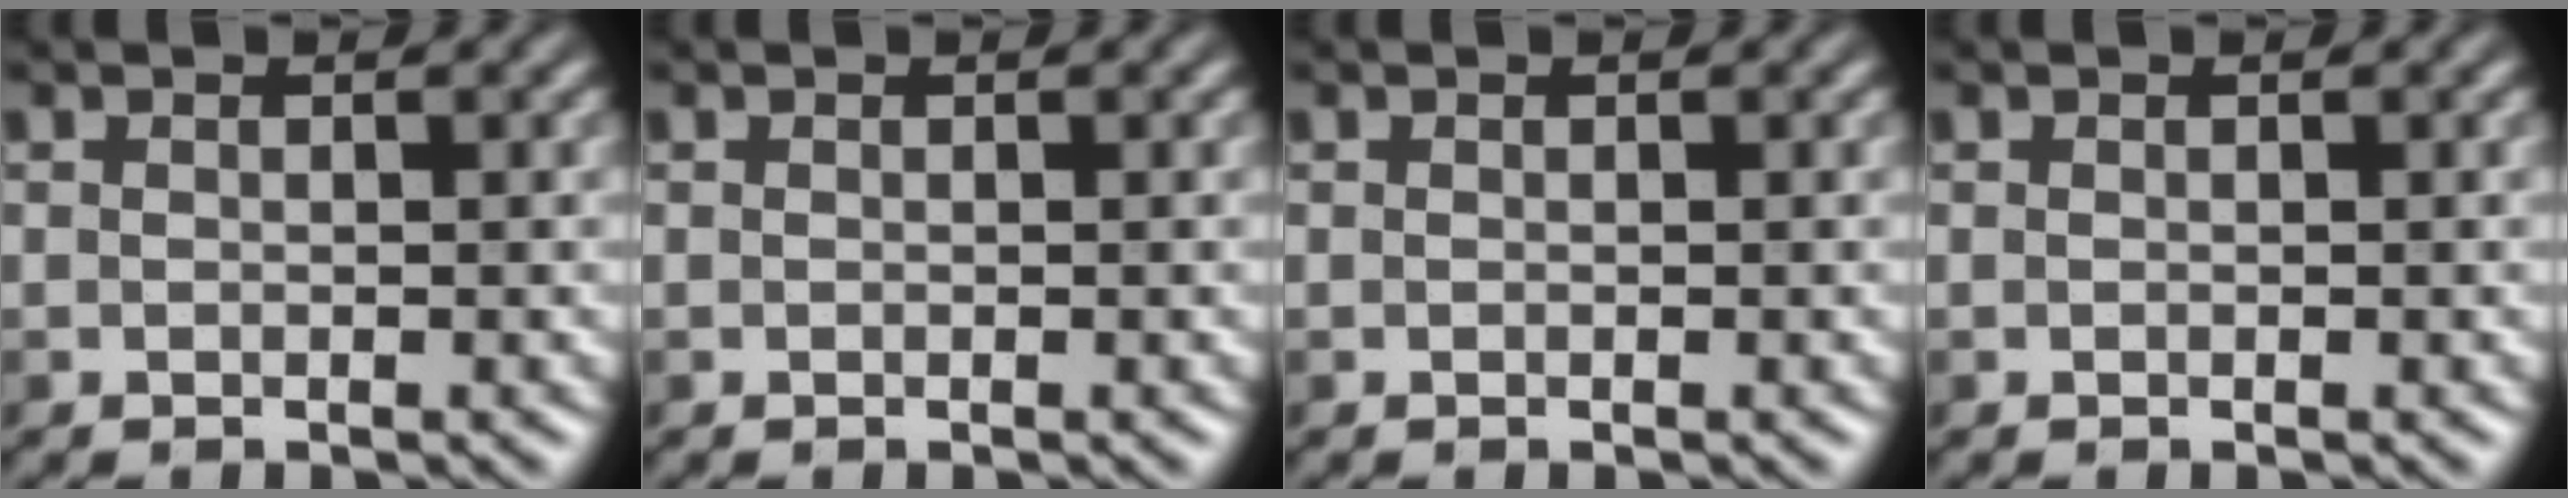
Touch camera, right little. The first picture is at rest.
{"total": 0.0}
{"total": 0.0}
{"total": 0.0}